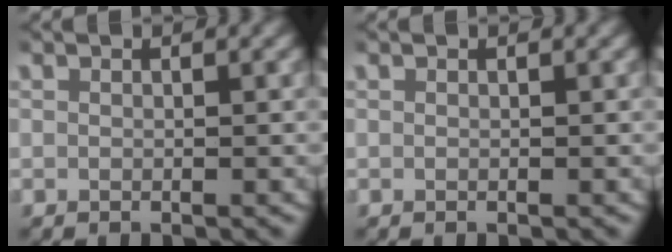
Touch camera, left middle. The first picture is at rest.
{"total": 0.0}